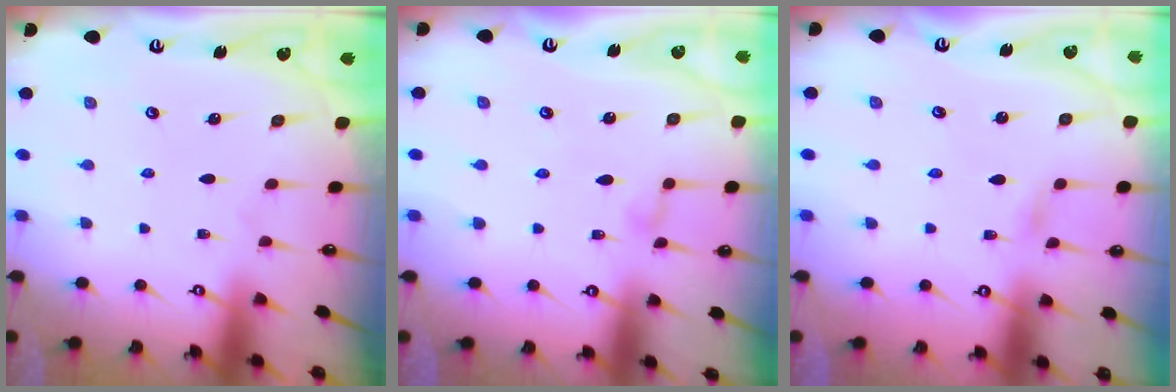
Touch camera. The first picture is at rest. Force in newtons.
{"total": 4.2, "press": 4.2, "slide": 0.4}
{"total": 2.1, "press": 2.1, "slide": 0.2}